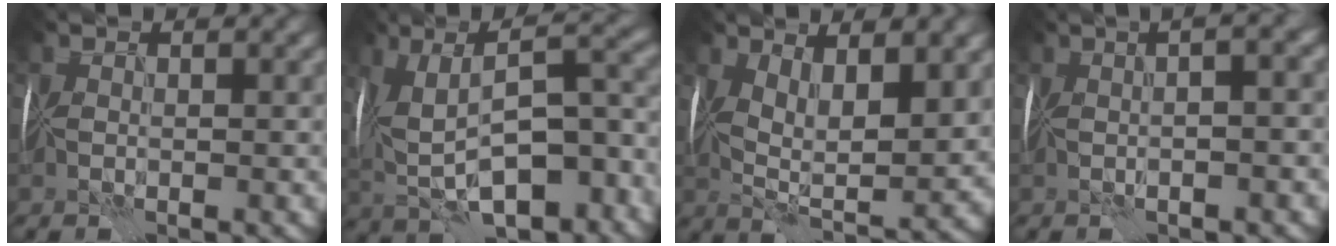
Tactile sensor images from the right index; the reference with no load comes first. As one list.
[{"total": 13.3, "force": [-2.8, 7.0, 10.9], "torque": [-0.180, 0.000, -0.017]}, {"total": 8.1, "force": [2.3, 3.5, 6.9], "torque": [-0.128, -0.008, 0.039]}, {"total": 9.6, "force": [2.1, 4.3, 8.3], "torque": [-0.046, 0.045, -0.005]}]